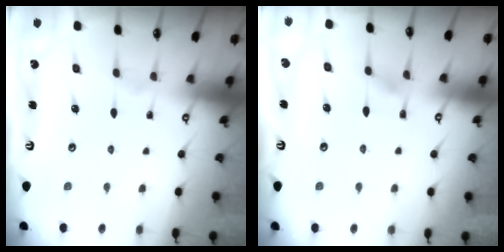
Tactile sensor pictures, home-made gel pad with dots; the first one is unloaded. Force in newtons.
{"total": 5.4, "press": 5.4, "slide": 0.7}